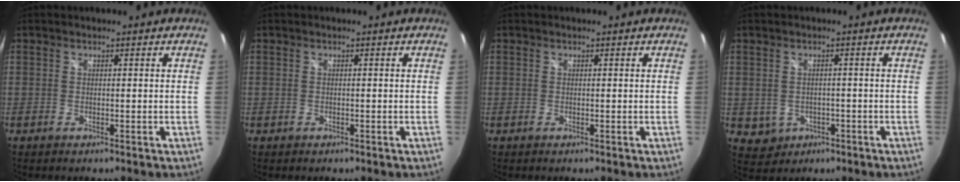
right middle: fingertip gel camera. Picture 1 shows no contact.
{"total": 0.0}
{"total": 0.0}
{"total": 4.6, "force": [-1.1, 4.1, 1.5], "torque": [-0.043, 0.004, 0.001]}